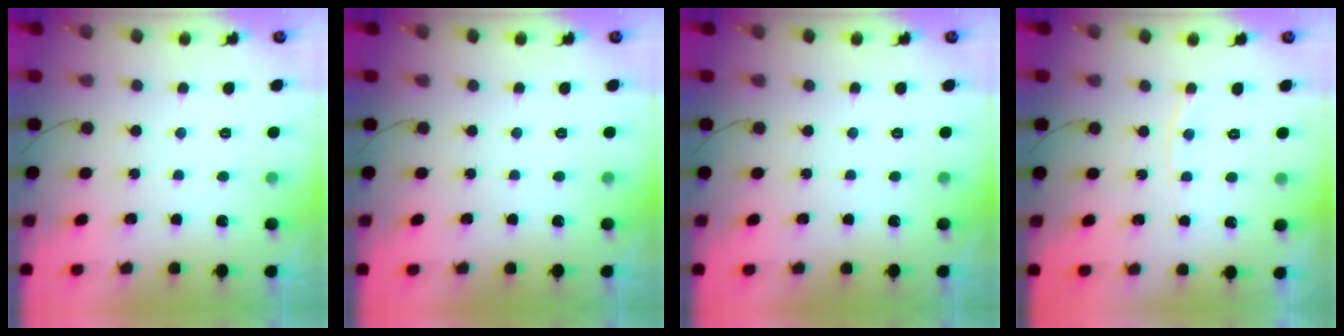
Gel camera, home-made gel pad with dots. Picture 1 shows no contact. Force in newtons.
{"total": 0.0}
{"total": 0.0}
{"total": 5.1, "press": 5.1, "slide": 0.3}